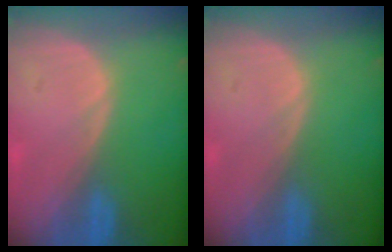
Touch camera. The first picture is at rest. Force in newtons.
{"total": 0.0}